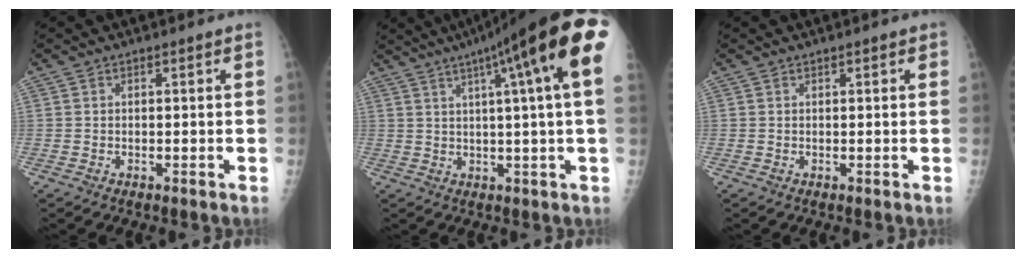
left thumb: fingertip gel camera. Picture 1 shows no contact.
{"total": 19.4, "force": [8.5, 1.4, 17.4], "torque": [-0.256, 0.017, 0.107]}
{"total": 0.8, "force": [0.5, 0.4, 0.6], "torque": [-0.006, 0.000, 0.003]}